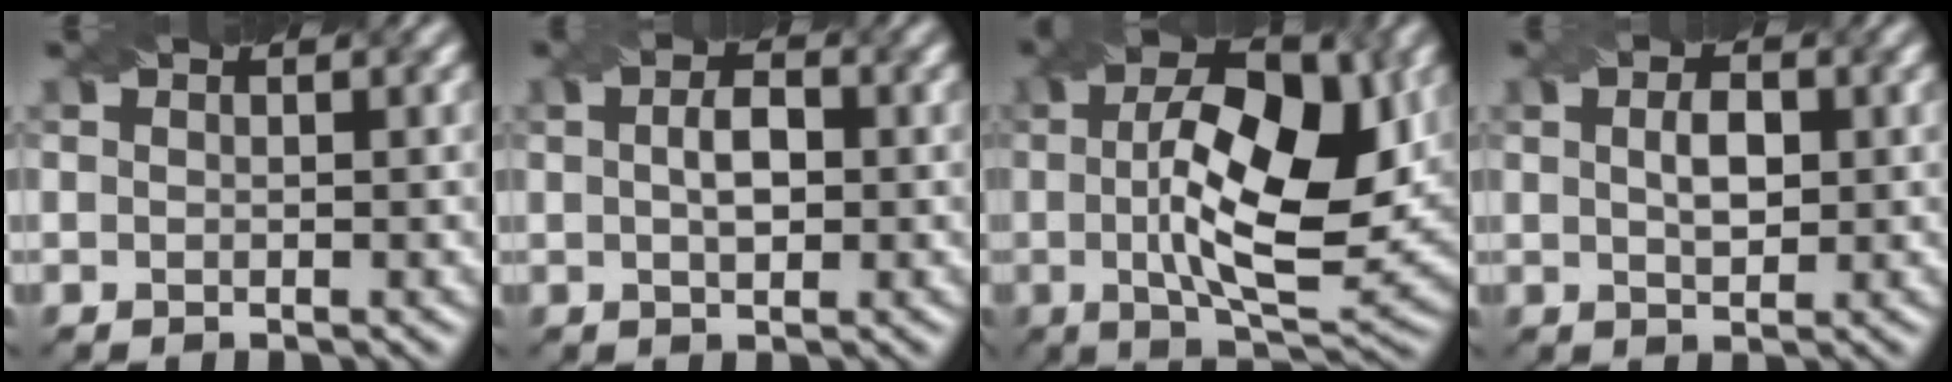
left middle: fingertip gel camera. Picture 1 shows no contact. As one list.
[{"total": 2.6, "force": [0.0, 1.4, 2.2], "torque": [-0.047, 0.006, 0.001]}, {"total": 11.7, "force": [1.0, 4.7, 10.7], "torque": [-0.167, 0.003, 0.017]}, {"total": 2.5, "force": [0.3, 1.3, 2.1], "torque": [-0.045, 0.004, 0.009]}]